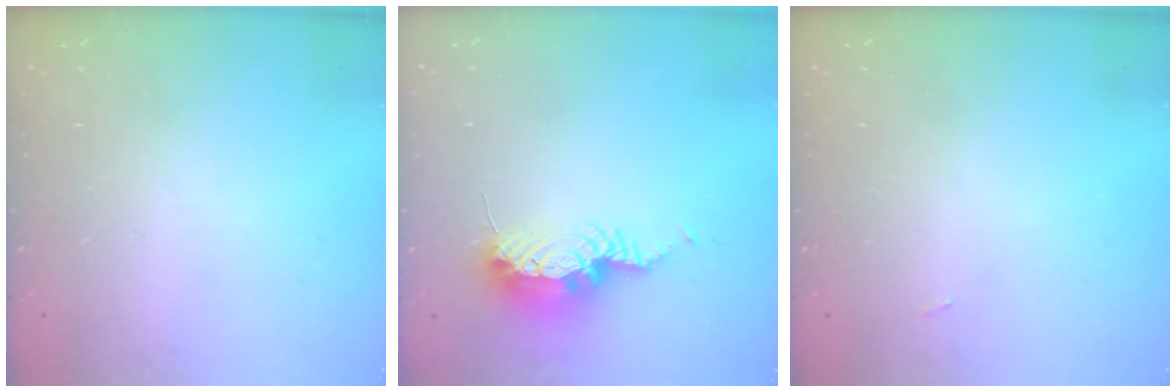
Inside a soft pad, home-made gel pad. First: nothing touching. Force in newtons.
{"total": 9.7, "press": 9.7, "slide": 1.3}
{"total": 11.6, "press": 2.7, "slide": 11.3}